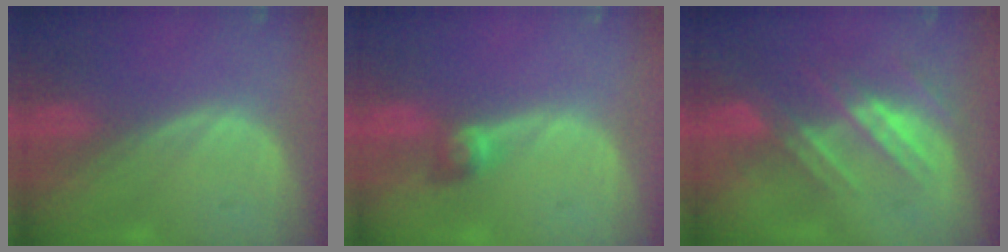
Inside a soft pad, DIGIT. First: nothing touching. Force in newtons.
{"total": 2.6, "press": 2.4, "slide": 1.0}
{"total": 7.4, "press": 6.5, "slide": 3.5}